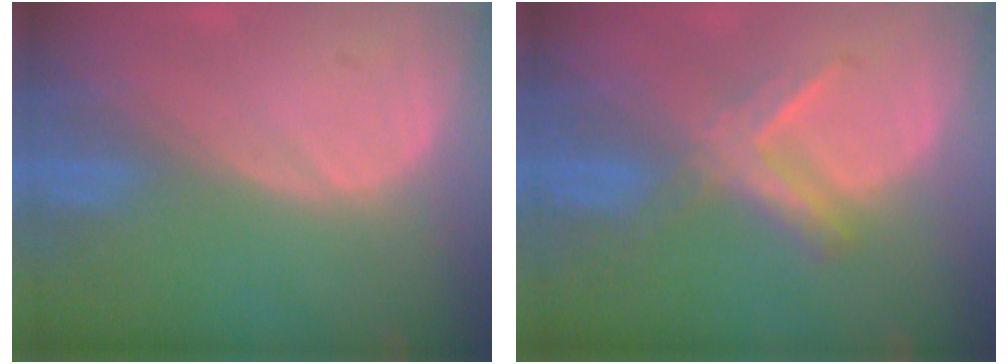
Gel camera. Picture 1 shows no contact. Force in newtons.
{"total": 5.5, "press": 5.4, "slide": 1.1}